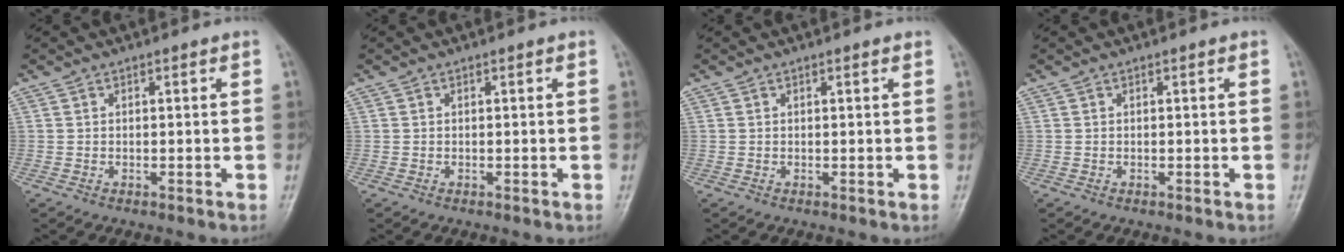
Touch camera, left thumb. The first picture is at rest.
{"total": 0.0}
{"total": 0.6, "force": [0.4, 0.0, 0.4], "torque": [-0.007, 0.001, 0.005]}
{"total": 0.0}